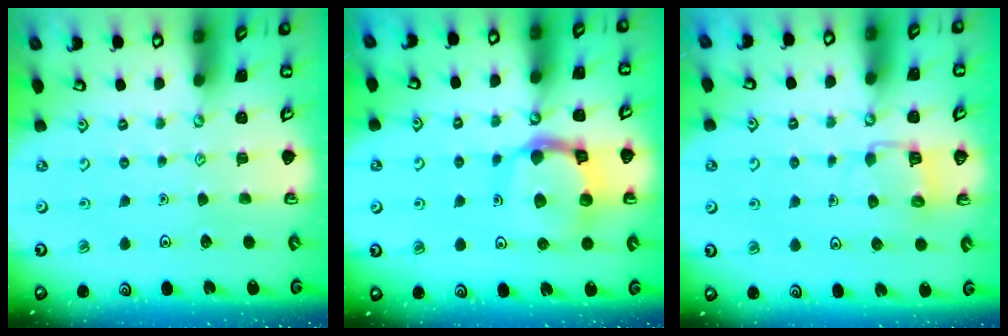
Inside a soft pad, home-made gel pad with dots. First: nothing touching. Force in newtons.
{"total": 13.0, "press": 12.9, "slide": 1.5}
{"total": 5.5, "press": 5.5, "slide": 0.3}